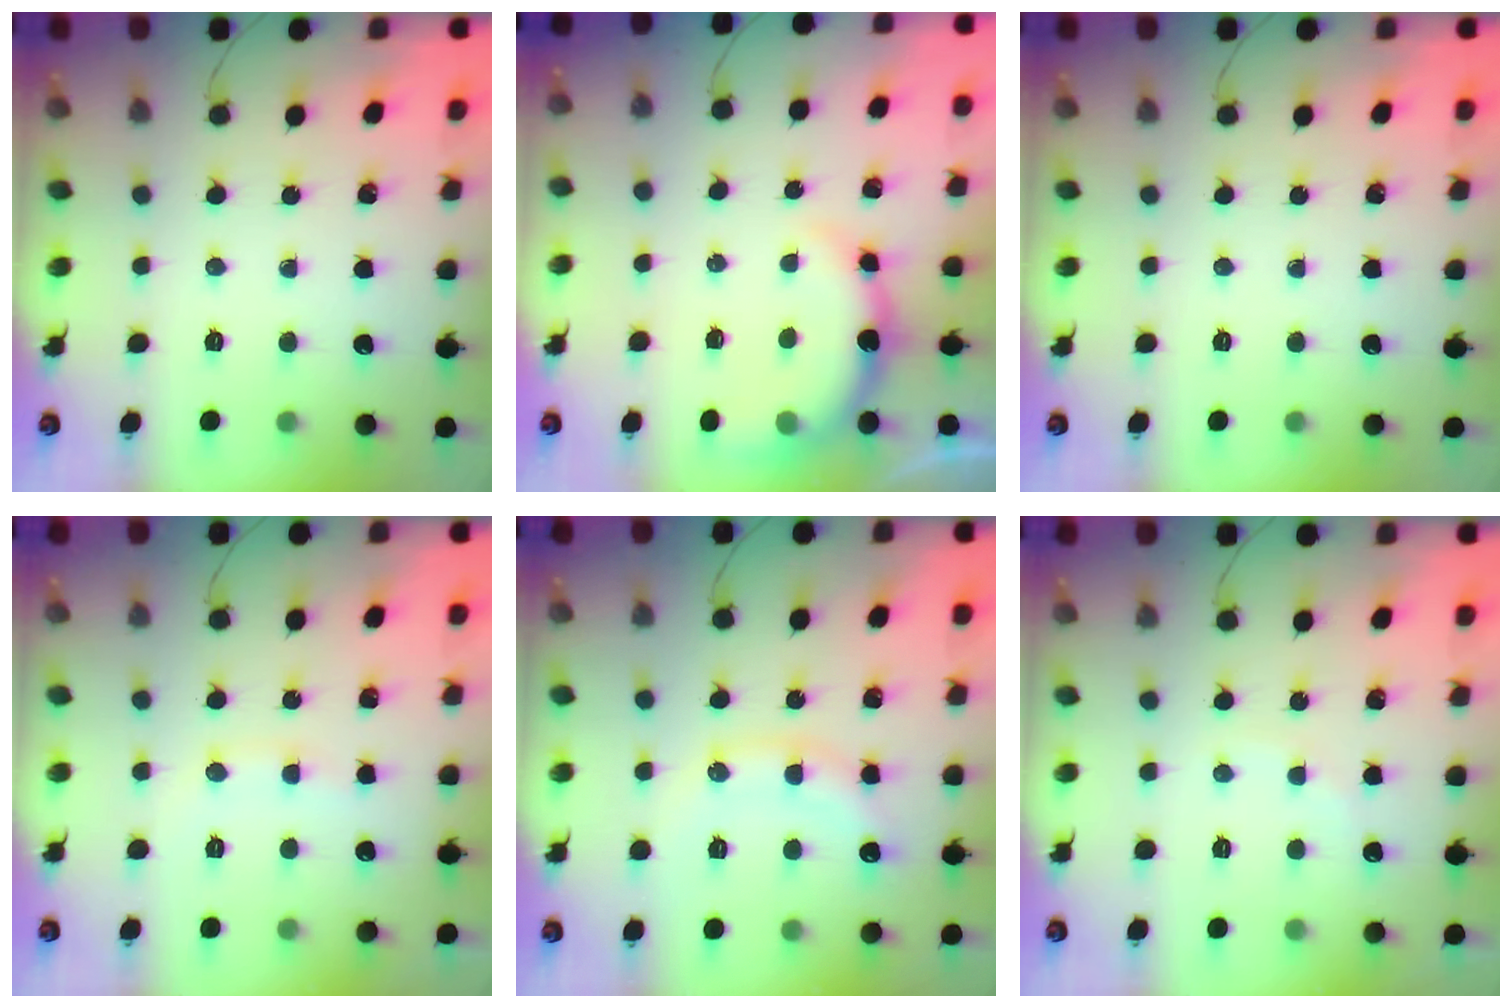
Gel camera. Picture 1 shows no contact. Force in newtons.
{"total": 7.2, "press": 7.1, "slide": 1.3}
{"total": 0.0}
{"total": 7.3, "press": 7.2, "slide": 1.4}
{"total": 12.6, "press": 12.6, "slide": 0.5}
{"total": 5.1, "press": 5.0, "slide": 0.8}